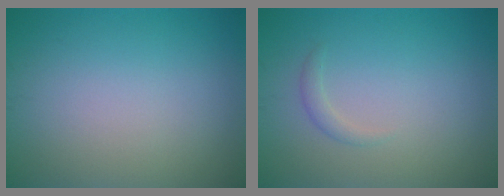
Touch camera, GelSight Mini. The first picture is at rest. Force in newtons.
{"total": 0.9, "press": 0.9, "slide": 0.1}